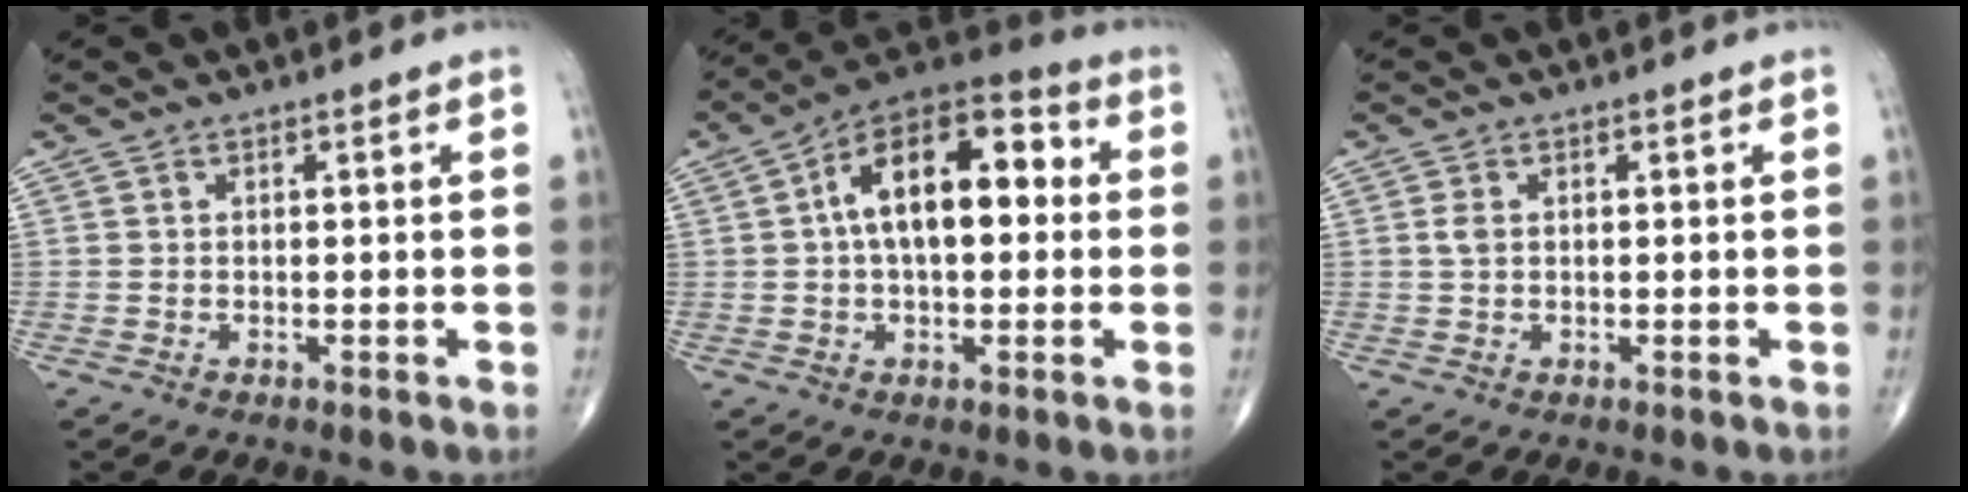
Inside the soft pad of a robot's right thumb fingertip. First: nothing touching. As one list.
[{"total": 16.6, "force": [2.2, 8.7, 14.0], "torque": [-0.210, 0.039, 0.025]}, {"total": 1.5, "force": [0.2, 0.9, 1.1], "torque": [-0.025, 0.001, 0.005]}]